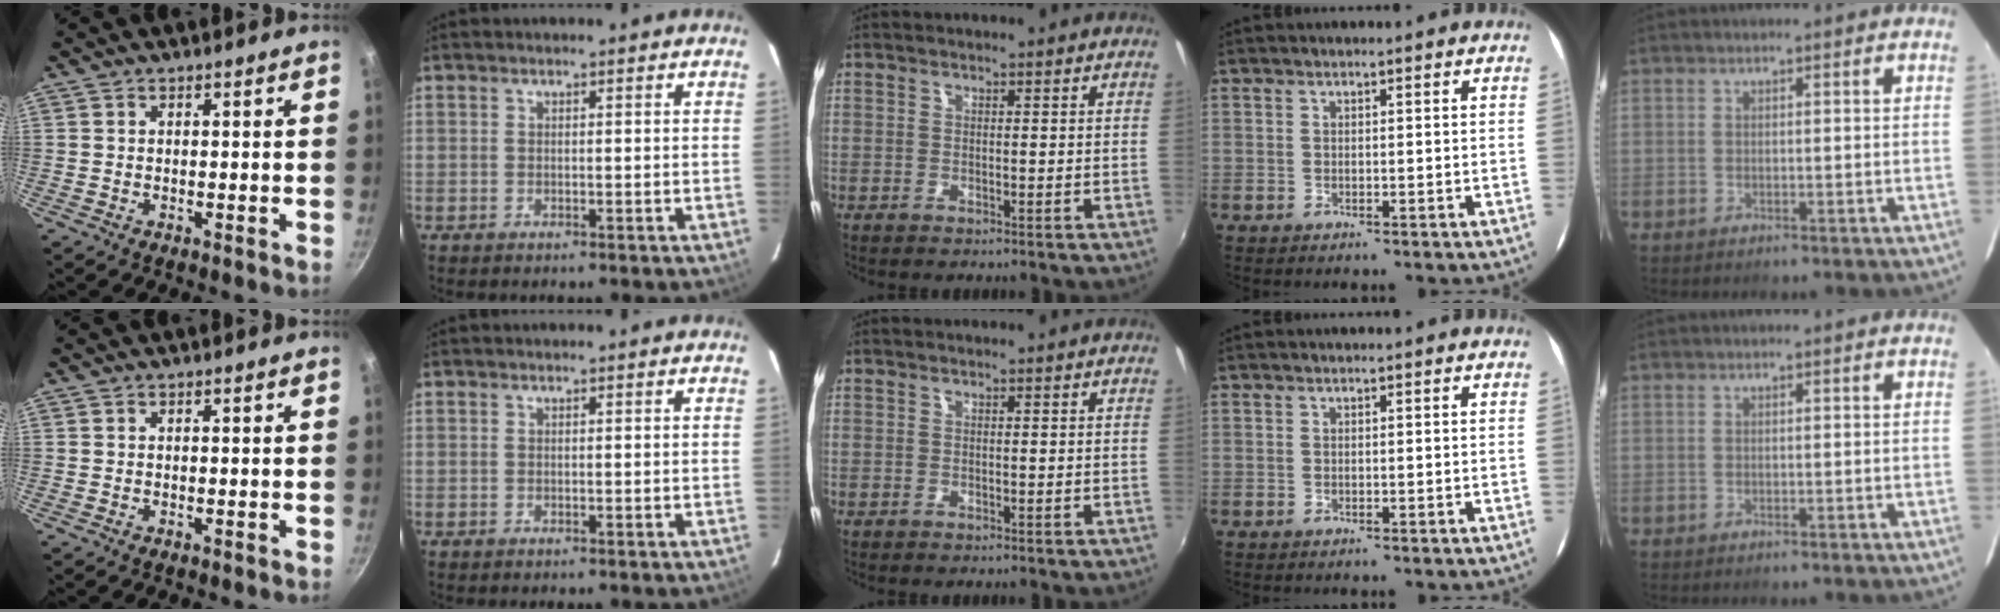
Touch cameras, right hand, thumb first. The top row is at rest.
{}